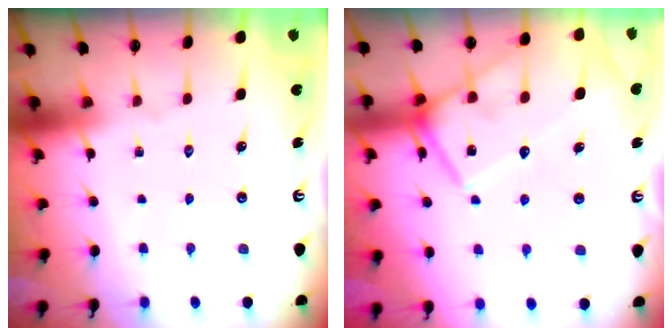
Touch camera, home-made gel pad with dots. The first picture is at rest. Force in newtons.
{"total": 16.3, "press": 16.3, "slide": 0.8}